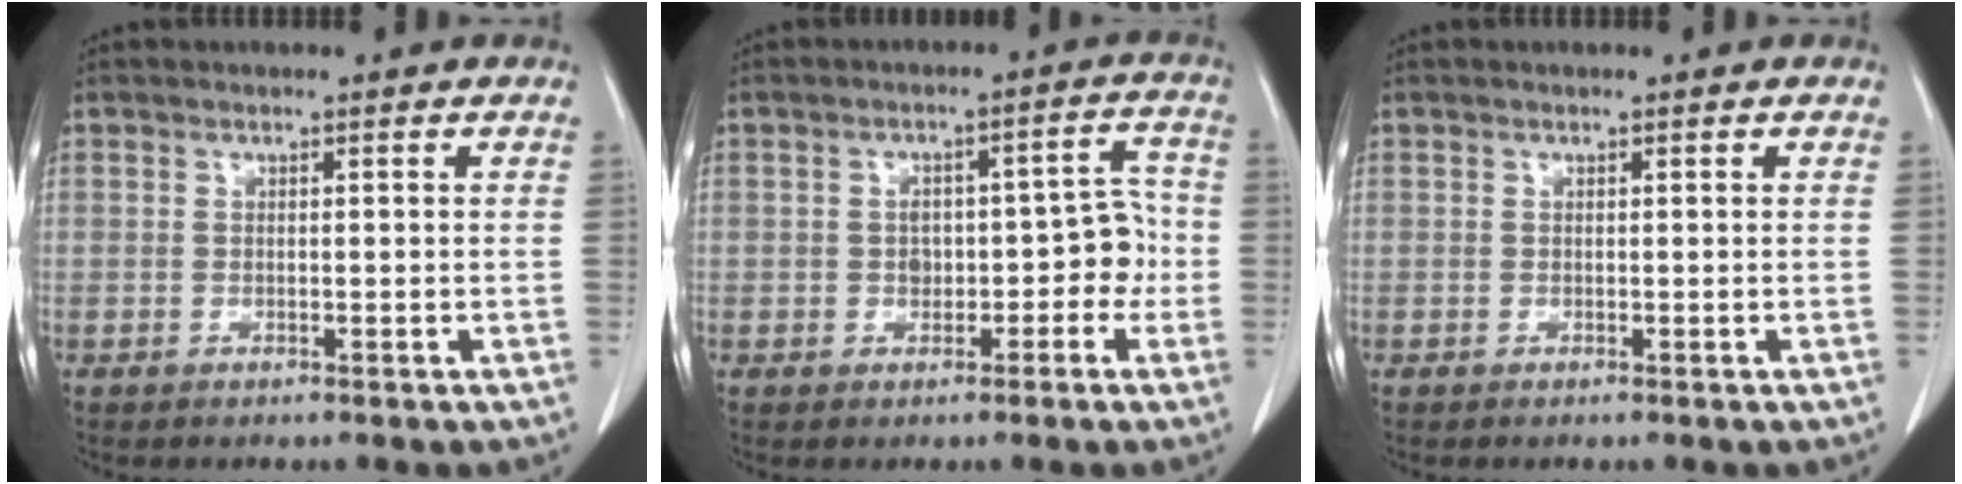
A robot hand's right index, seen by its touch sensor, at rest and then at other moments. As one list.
[{"total": 6.4, "force": [-1.2, 3.6, 5.1], "torque": [-0.060, 0.041, -0.008]}, {"total": 0.0}]